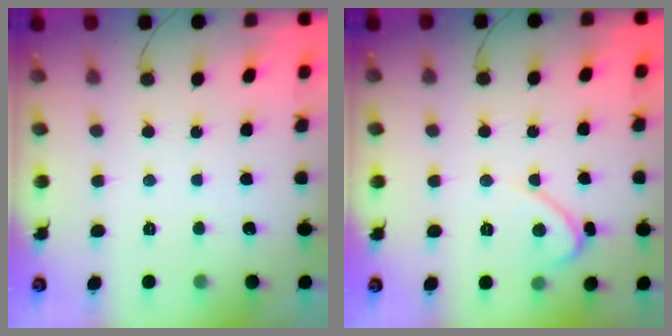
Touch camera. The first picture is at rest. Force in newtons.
{"total": 3.9, "press": 3.9, "slide": 0.2}